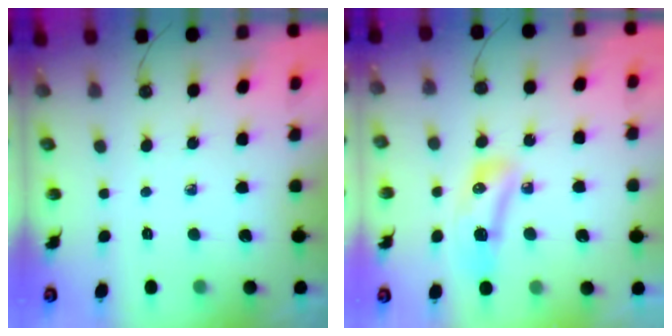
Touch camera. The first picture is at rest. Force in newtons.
{"total": 9.9, "press": 9.9, "slide": 0.9}